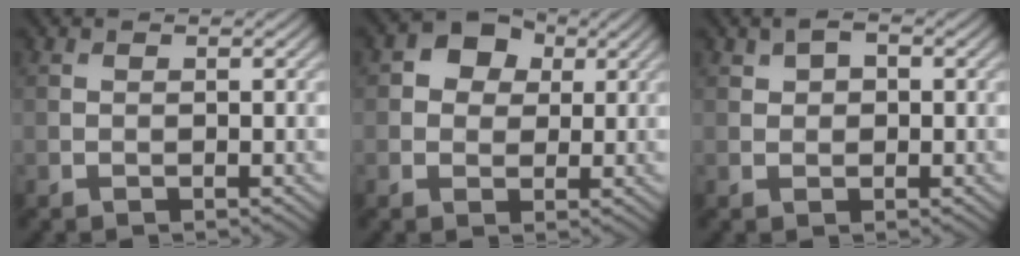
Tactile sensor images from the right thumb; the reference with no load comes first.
{"total": 5.1, "force": [1.6, 4.0, 2.6], "torque": [-0.052, 0.009, 0.014]}
{"total": 2.2, "force": [0.8, 1.5, 1.4], "torque": [-0.024, 0.004, 0.011]}